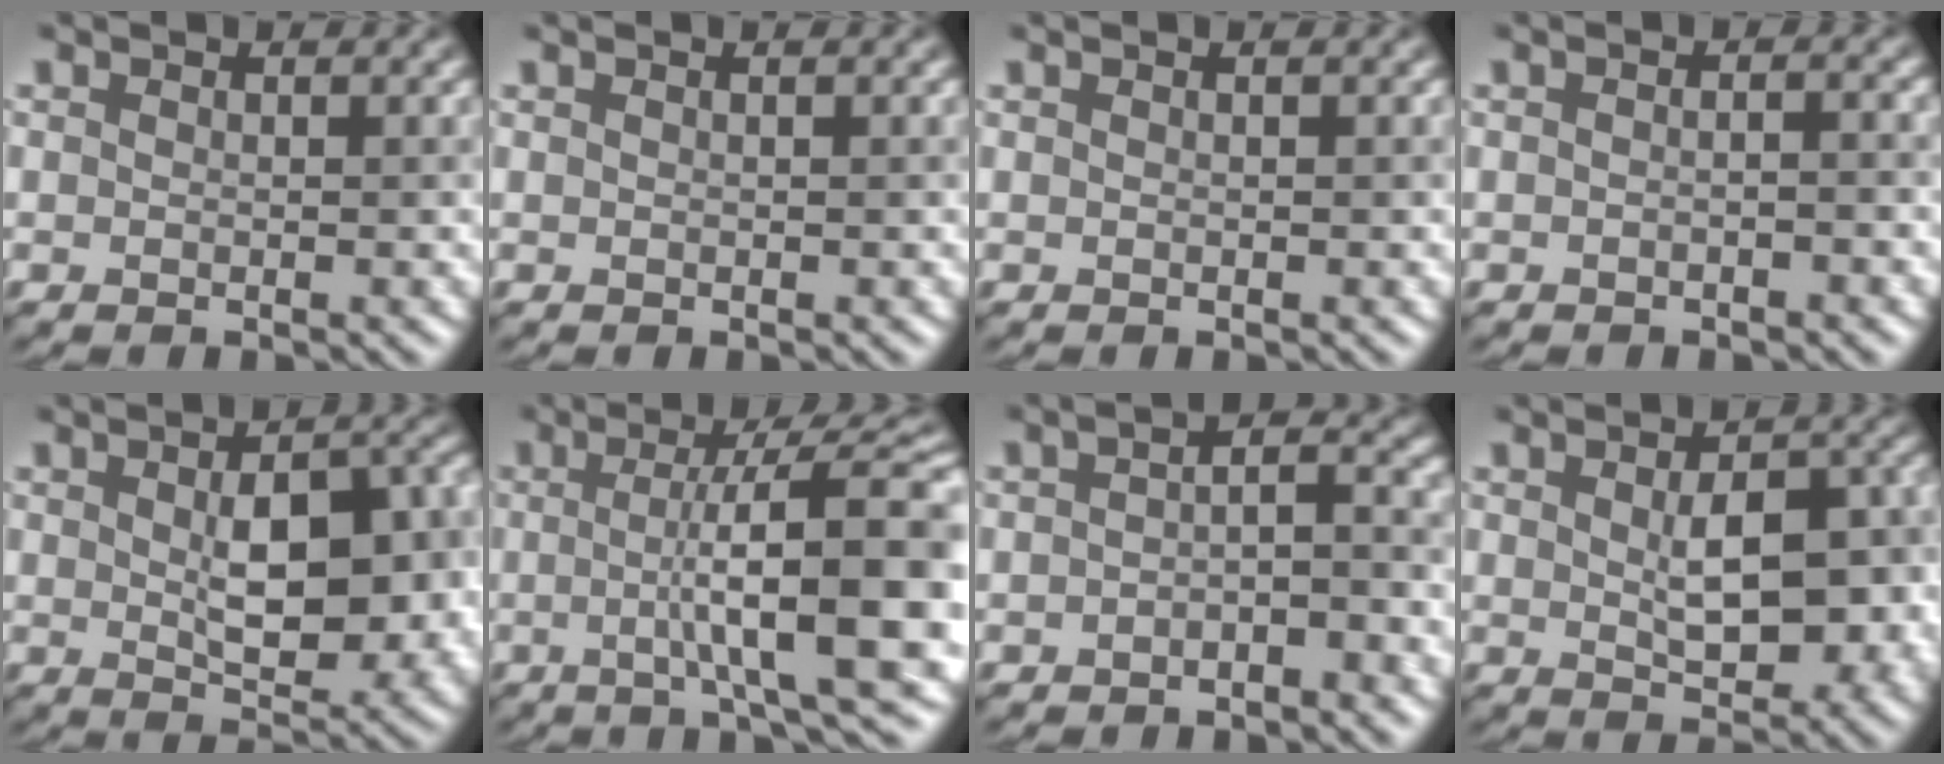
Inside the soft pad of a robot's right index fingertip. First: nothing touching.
{"total": 1.1, "force": [0.4, 0.5, 0.8], "torque": [0.000, 0.000, -0.006]}
{"total": 0.8, "force": [0.3, 0.4, 0.6], "torque": [-0.002, 0.001, -0.005]}
{"total": 2.0, "force": [-0.2, 0.8, 1.8], "torque": [-0.011, -0.001, -0.021]}
{"total": 8.5, "force": [0.0, 4.1, 7.4], "torque": [-0.107, 0.002, 0.007]}
{"total": 12.3, "force": [-0.4, 2.7, 12.0], "torque": [-0.144, 0.012, -0.008]}
{"total": 3.1, "force": [-1.2, 0.8, 2.8], "torque": [-0.046, 0.012, -0.025]}
{"total": 6.9, "force": [-0.2, 3.5, 6.0], "torque": [-0.086, 0.000, 0.006]}